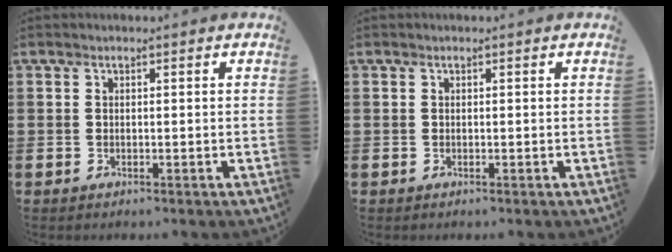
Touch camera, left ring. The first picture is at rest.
{"total": 0.0}